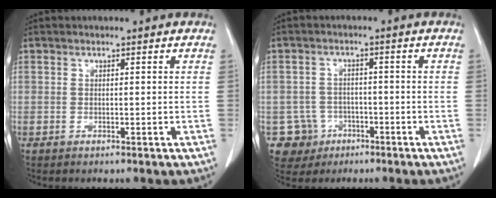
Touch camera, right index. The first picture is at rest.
{"total": 5.5, "force": [-2.3, 5.0, -0.1], "torque": [0.002, 0.011, -0.034]}